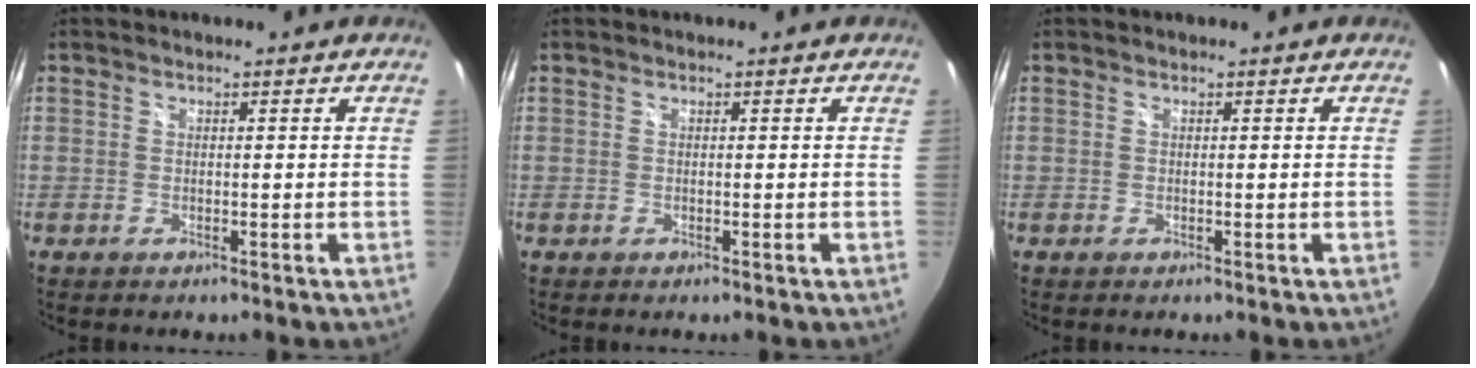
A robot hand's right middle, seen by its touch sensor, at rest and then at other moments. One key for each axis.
{"total": 0.0}
{"total": 0.0}